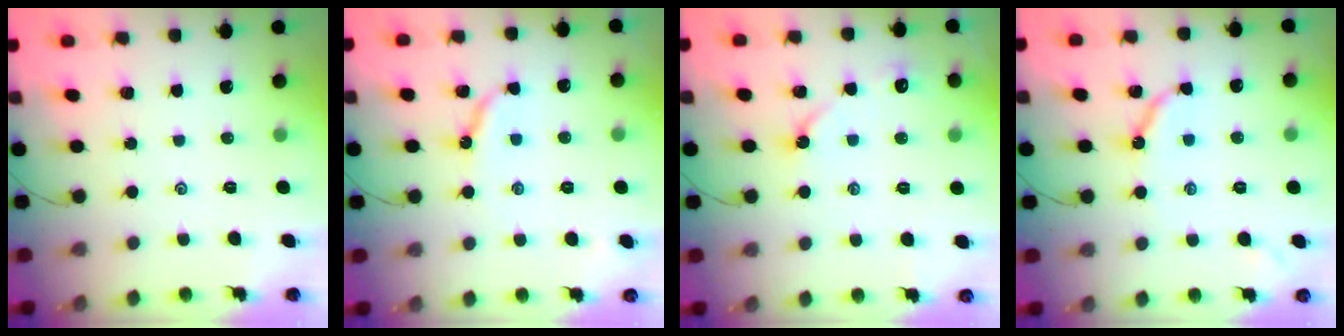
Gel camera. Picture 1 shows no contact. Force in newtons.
{"total": 5.5, "press": 5.5, "slide": 0.7}
{"total": 4.2, "press": 4.2, "slide": 0.6}
{"total": 6.3, "press": 6.3, "slide": 0.4}